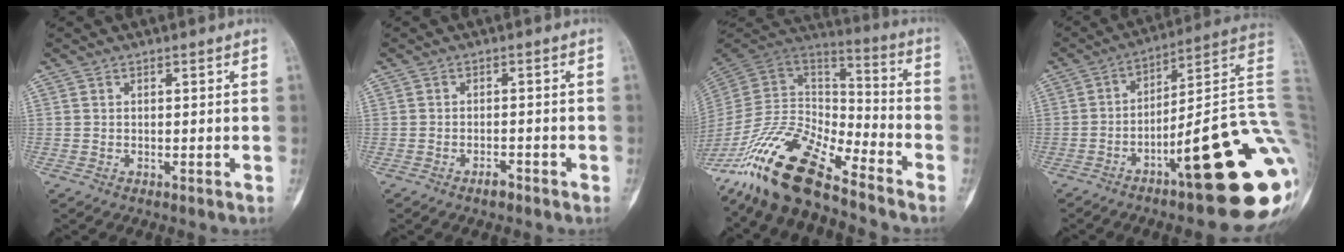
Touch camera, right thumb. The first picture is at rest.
{"total": 1.9, "force": [-1.4, 0.8, 1.0], "torque": [-0.018, 0.007, -0.024]}
{"total": 19.5, "force": [-14.8, 6.2, 11.1], "torque": [-0.195, 0.083, -0.281]}
{"total": 24.9, "force": [-7.9, 4.8, 23.1], "torque": [-0.248, 0.055, -0.108]}